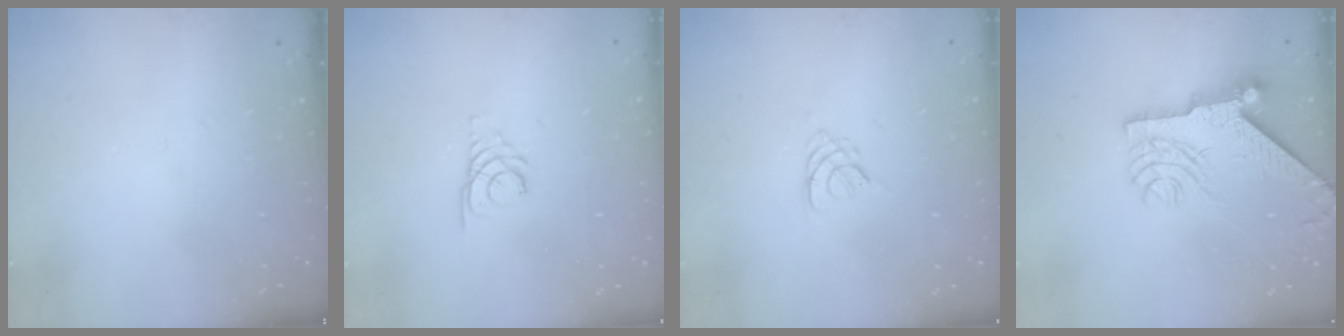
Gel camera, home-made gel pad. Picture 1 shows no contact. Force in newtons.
{"total": 2.7, "press": 2.7, "slide": 0.3}
{"total": 2.6, "press": 2.5, "slide": 0.5}
{"total": 10.2, "press": 10.1, "slide": 1.0}